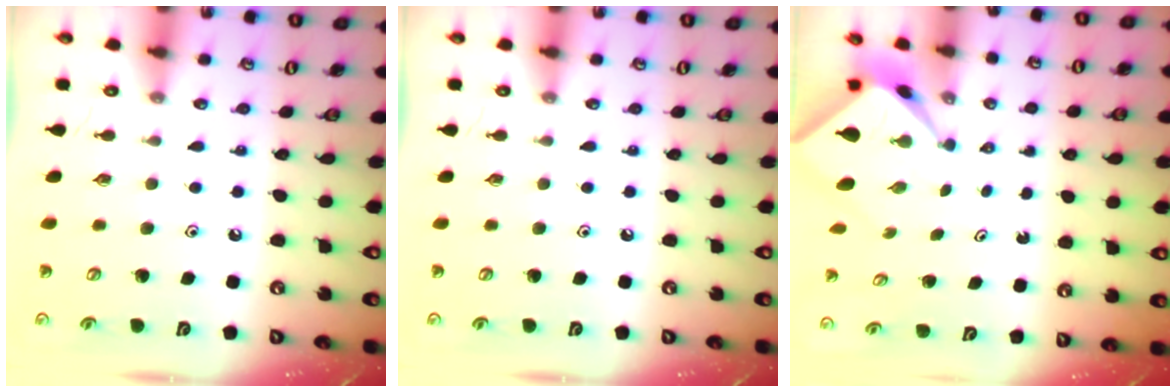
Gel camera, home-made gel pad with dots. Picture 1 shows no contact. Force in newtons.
{"total": 0.0}
{"total": 2.7, "press": 2.7, "slide": 0.2}